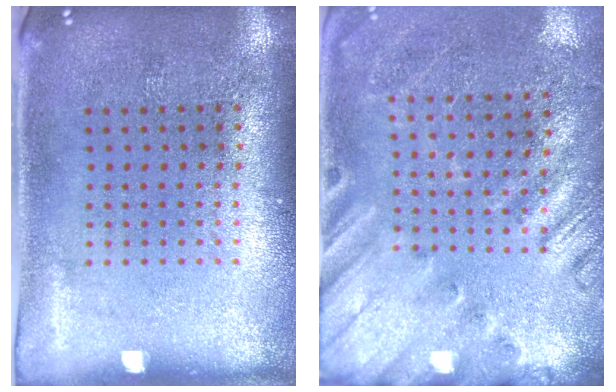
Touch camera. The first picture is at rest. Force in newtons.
{"total": 2.4, "press": 2.0, "slide": 1.3}